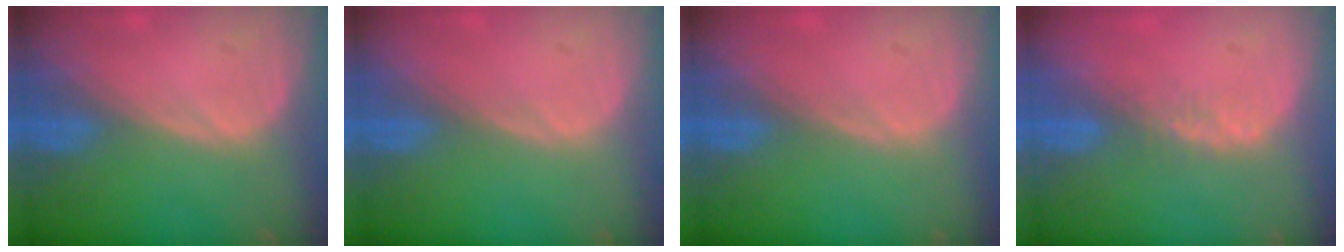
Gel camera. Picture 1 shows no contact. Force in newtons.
{"total": 0.0}
{"total": 0.0}
{"total": 2.1, "press": 1.7, "slide": 1.2}